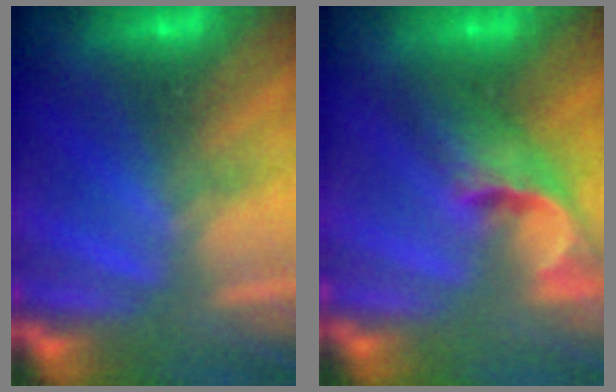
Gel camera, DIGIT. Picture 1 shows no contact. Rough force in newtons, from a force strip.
{"total": 5.1}